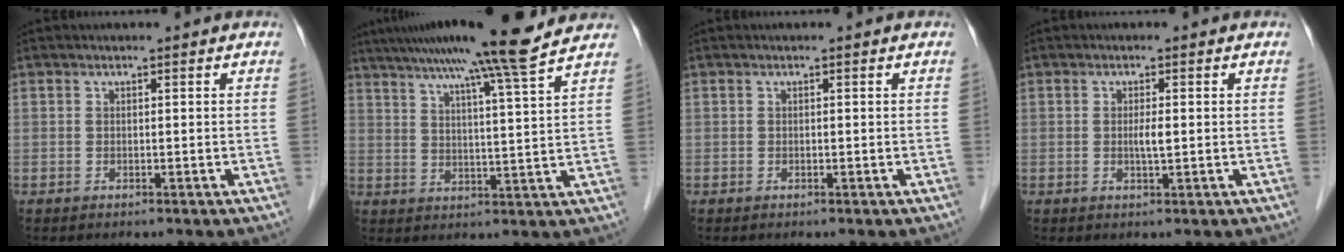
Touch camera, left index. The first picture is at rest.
{"total": 15.5, "force": [12.7, -2.0, 8.6], "torque": [-0.143, 0.002, 0.175]}
{"total": 0.0}
{"total": 1.7, "force": [0.0, 0.2, 1.7], "torque": [-0.034, 0.000, 0.001]}